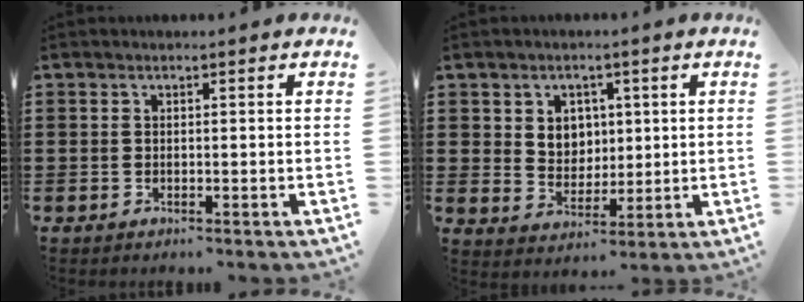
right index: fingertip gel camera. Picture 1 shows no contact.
{"total": 4.6, "force": [1.6, 4.1, 1.2], "torque": [-0.027, 0.005, 0.025]}